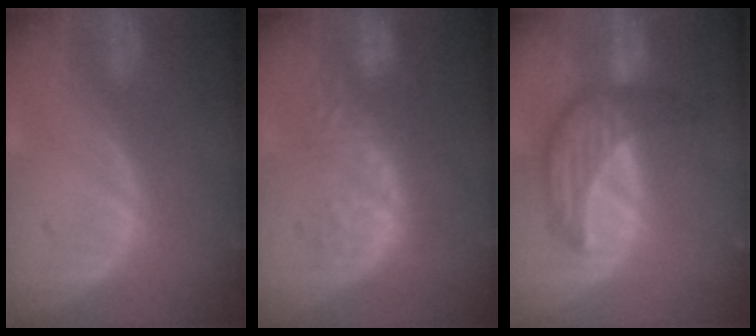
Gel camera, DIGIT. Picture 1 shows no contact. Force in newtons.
{"total": 8.8, "press": 8.4, "slide": 2.4}
{"total": 7.8, "press": 7.5, "slide": 2.2}